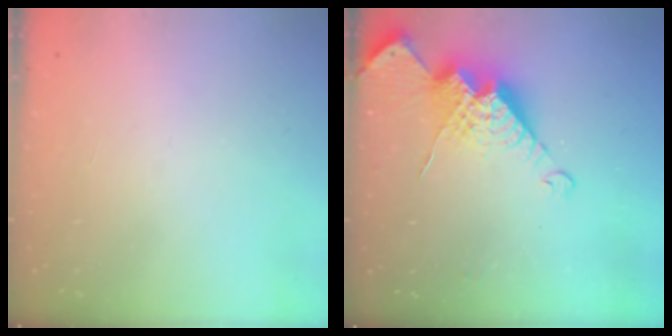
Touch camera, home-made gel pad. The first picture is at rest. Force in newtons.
{"total": 15.4, "press": 15.3, "slide": 1.3}